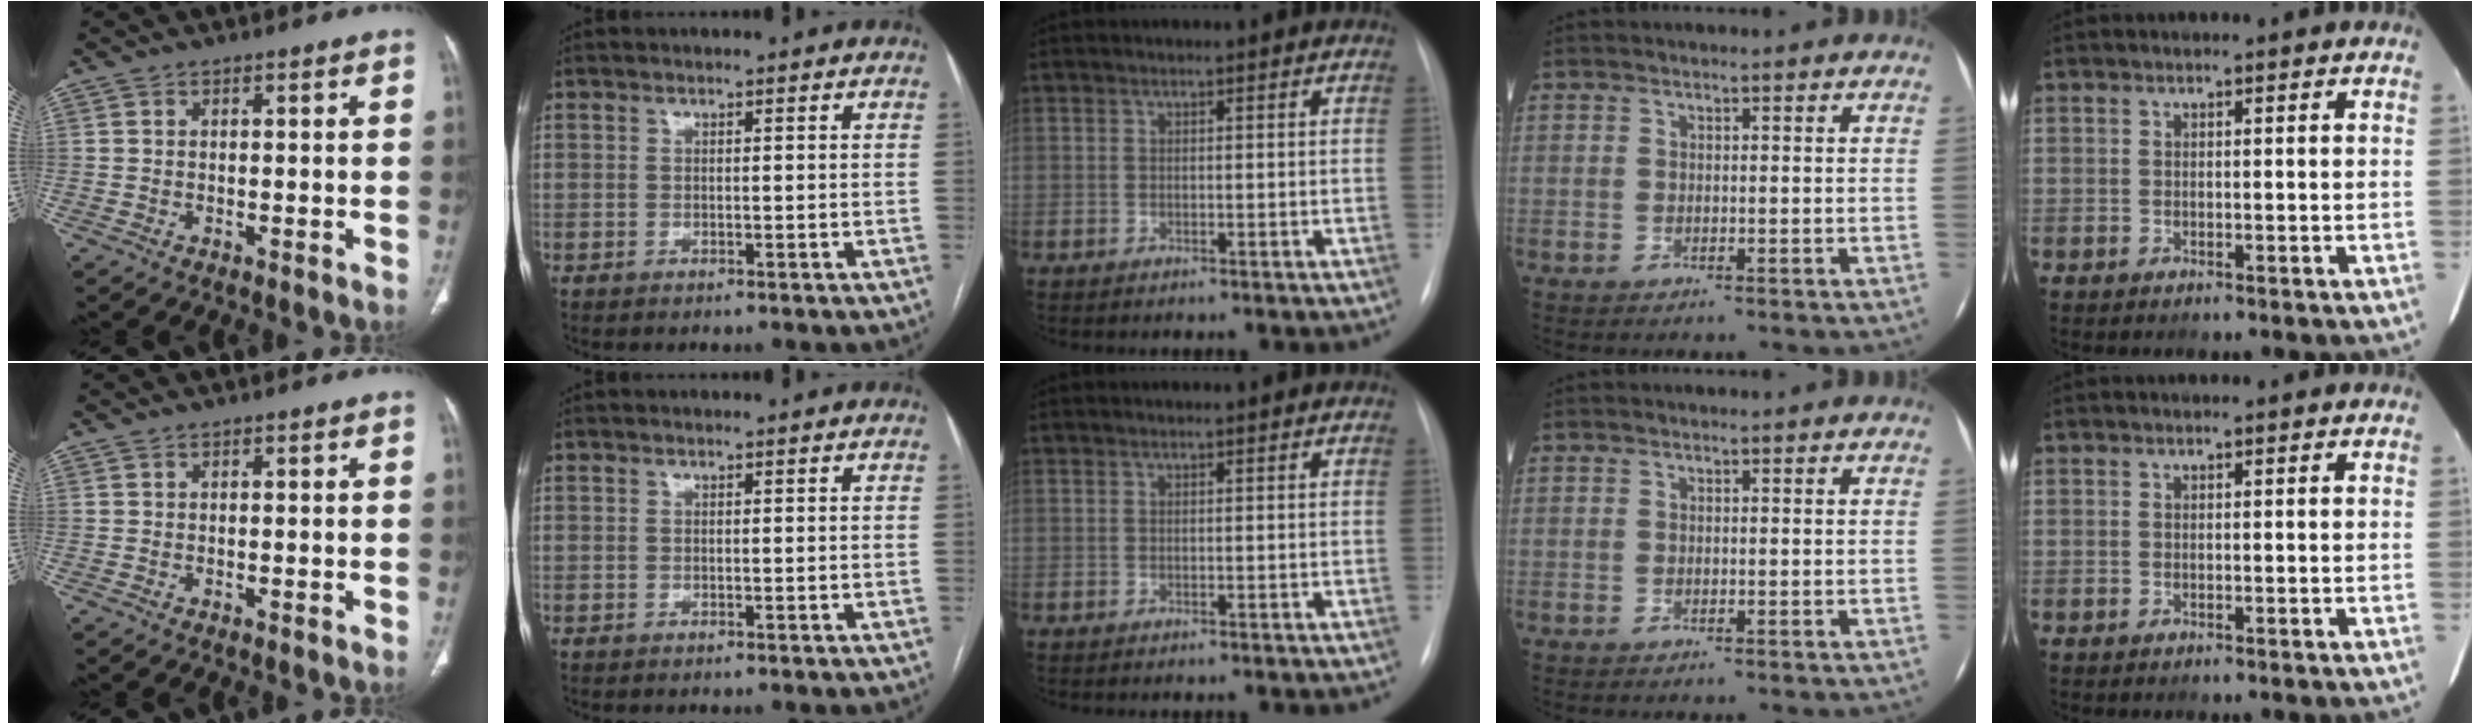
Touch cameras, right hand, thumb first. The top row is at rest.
{}